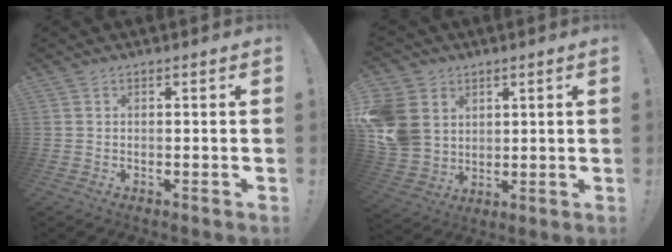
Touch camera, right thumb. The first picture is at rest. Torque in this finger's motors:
{"motor_torque": [0.30, 0.31, 0.61, -0.22, 0.35]}